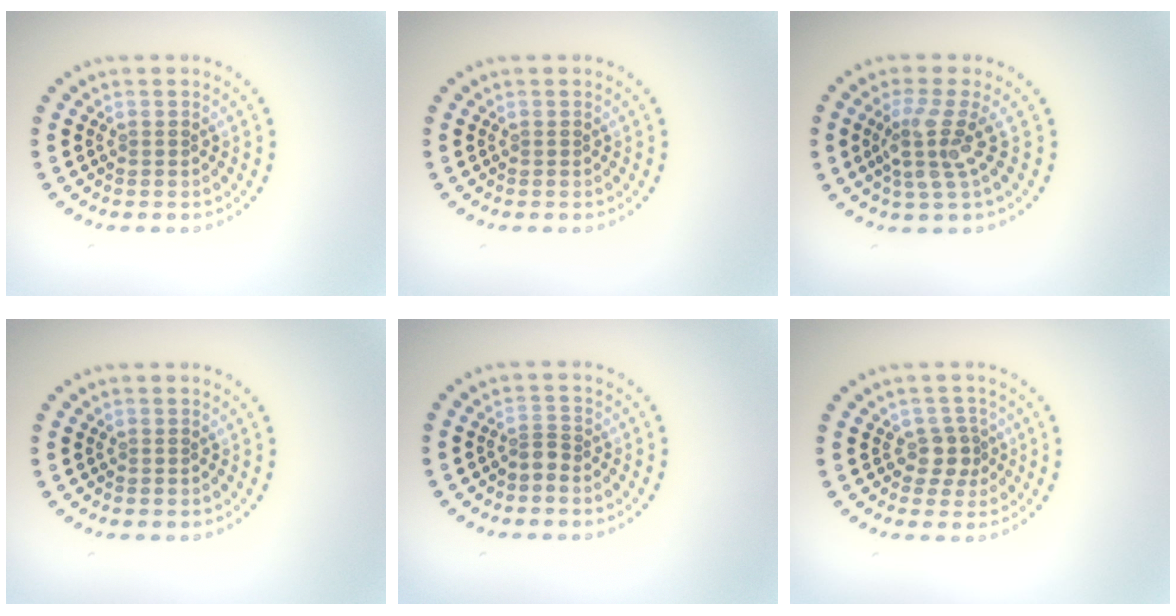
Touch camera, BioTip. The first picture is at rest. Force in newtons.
{"total": 0.0}
{"total": 3.4, "press": 2.5, "slide": 2.3}
{"total": 0.0}
{"total": 0.9, "press": 0.5, "slide": 0.7}
{"total": 2.1, "press": 1.7, "slide": 1.2}